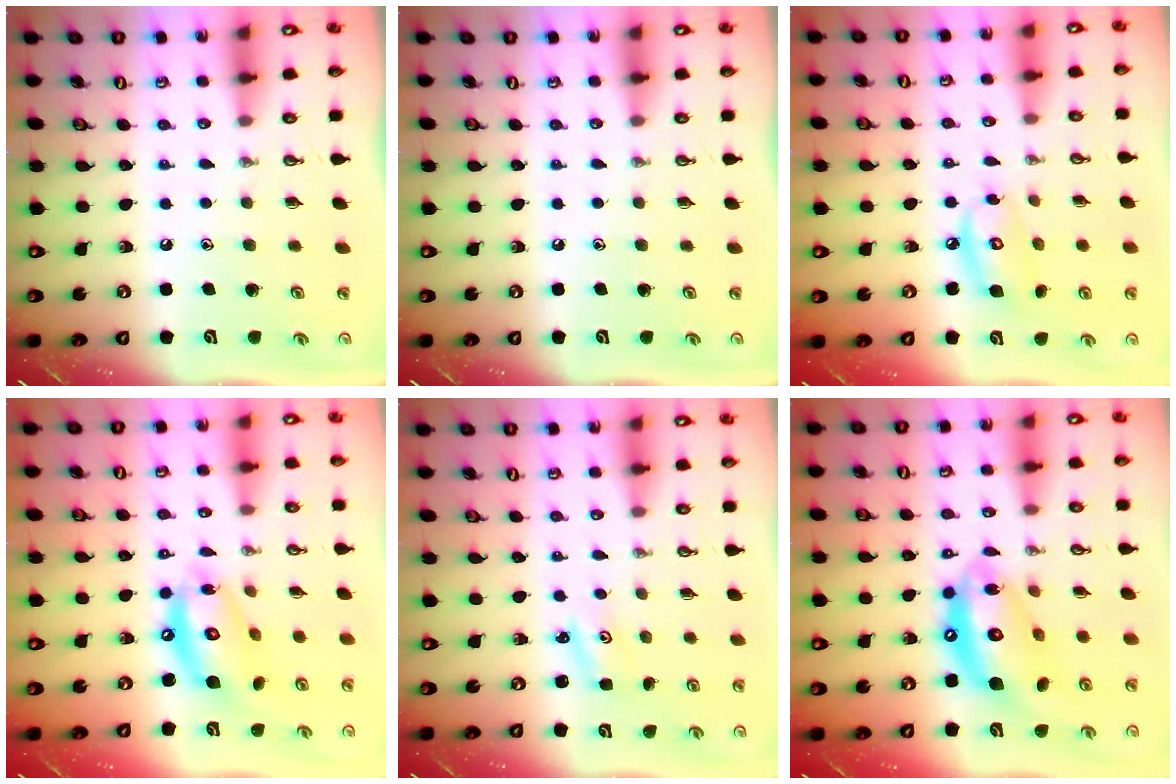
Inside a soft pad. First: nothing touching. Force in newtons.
{"total": 0.0}
{"total": 9.4, "press": 9.4, "slide": 0.8}
{"total": 14.2, "press": 14.1, "slide": 1.2}
{"total": 2.0, "press": 2.0, "slide": 0.2}
{"total": 15.8, "press": 15.7, "slide": 1.7}